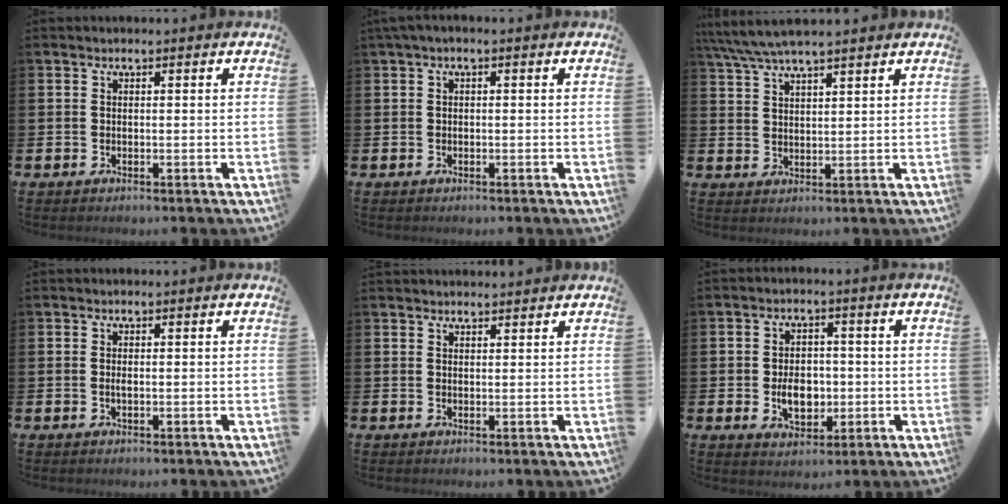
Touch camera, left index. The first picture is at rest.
{"total": 0.7, "force": [-0.2, 0.2, 0.6], "torque": [-0.019, 0.004, -0.003]}
{"total": 5.5, "force": [5.0, 0.6, 2.3], "torque": [-0.066, -0.013, 0.091]}
{"total": 0.6, "force": [0.0, 0.2, 0.6], "torque": [-0.009, -0.002, -0.002]}
{"total": 1.9, "force": [1.9, 0.3, 0.0], "torque": [0.005, -0.008, 0.033]}
{"total": 5.1, "force": [-0.6, 3.7, 3.5], "torque": [-0.052, 0.002, -0.016]}